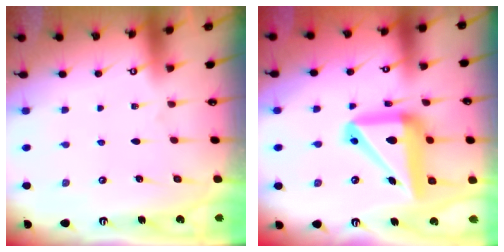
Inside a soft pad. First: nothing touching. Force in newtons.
{"total": 20.2, "press": 20.0, "slide": 2.5}